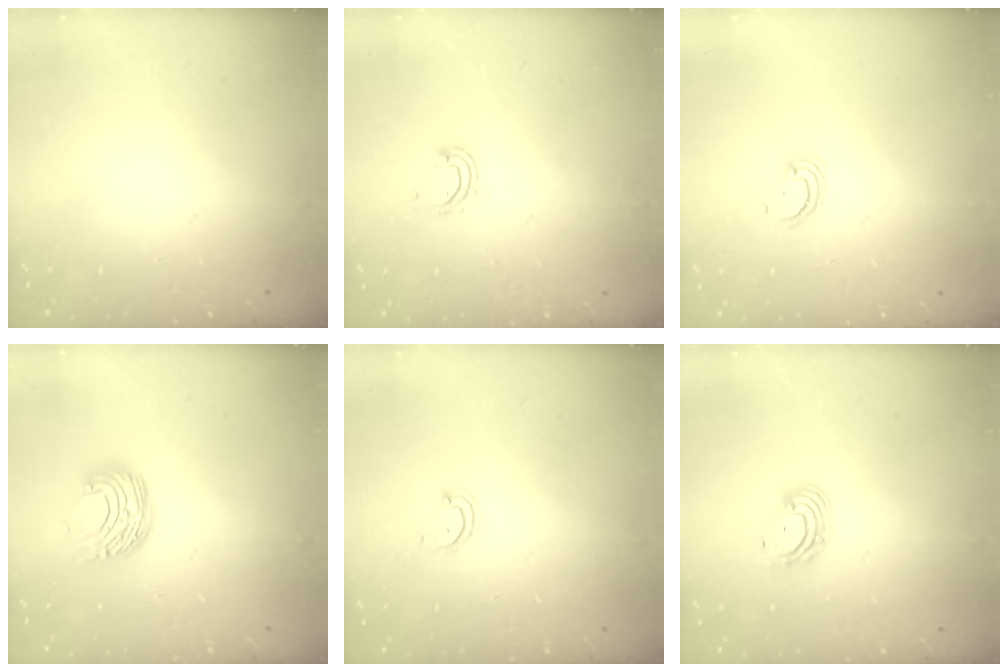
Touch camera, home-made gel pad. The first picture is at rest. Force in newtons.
{"total": 4.9, "press": 4.9, "slide": 0.4}
{"total": 3.8, "press": 3.8, "slide": 0.3}
{"total": 8.7, "press": 8.6, "slide": 0.6}
{"total": 3.8, "press": 3.8, "slide": 0.4}
{"total": 7.5, "press": 7.3, "slide": 1.3}